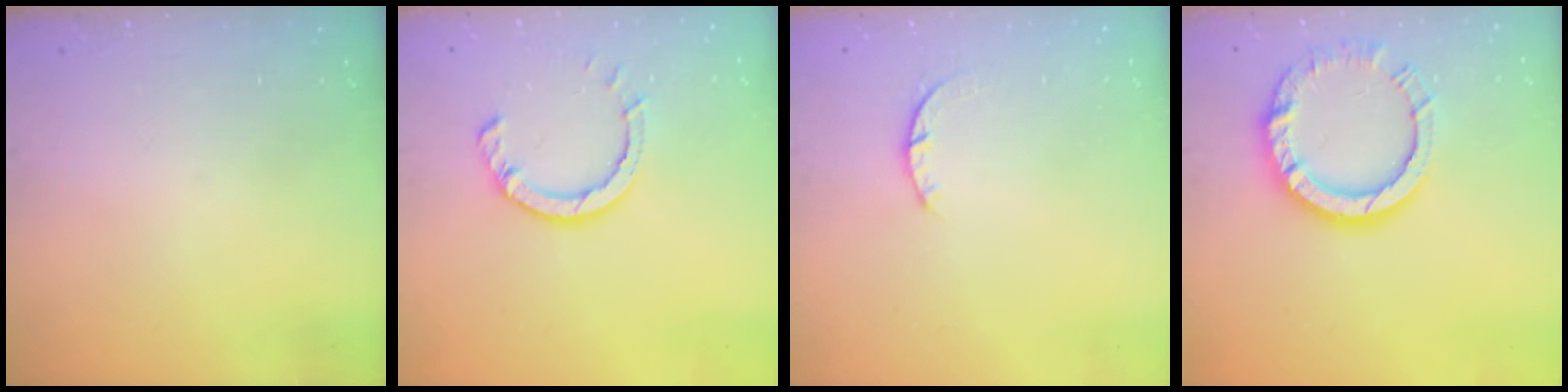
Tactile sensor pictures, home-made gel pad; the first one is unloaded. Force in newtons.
{"total": 5.5, "press": 5.5, "slide": 0.2}
{"total": 1.2, "press": 1.2, "slide": 0.3}
{"total": 11.5, "press": 11.5, "slide": 1.0}